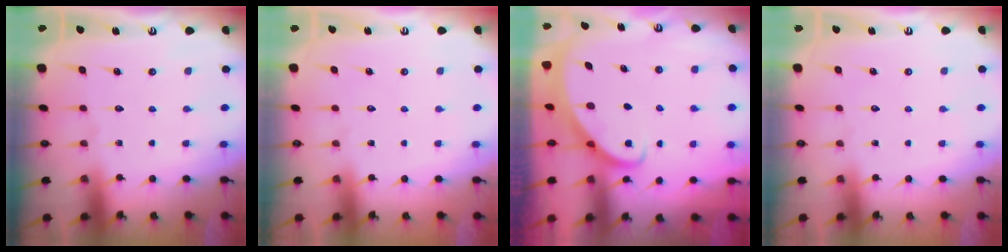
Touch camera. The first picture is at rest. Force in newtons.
{"total": 0.0}
{"total": 2.3, "press": 2.3, "slide": 0.3}
{"total": 0.0}